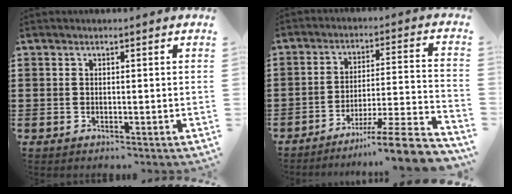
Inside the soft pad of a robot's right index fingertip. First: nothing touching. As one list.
[{"total": 9.2, "force": [-7.5, 0.2, 5.4], "torque": [-0.077, 0.002, -0.145]}]